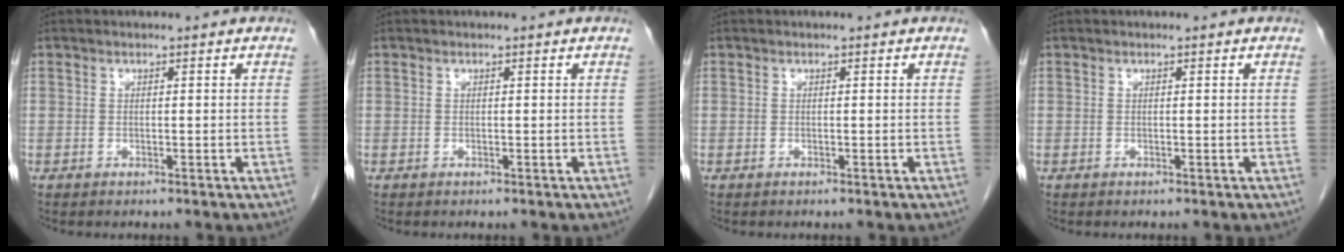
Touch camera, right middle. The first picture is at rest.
{"total": 0.0}
{"total": 0.0}
{"total": 0.0}